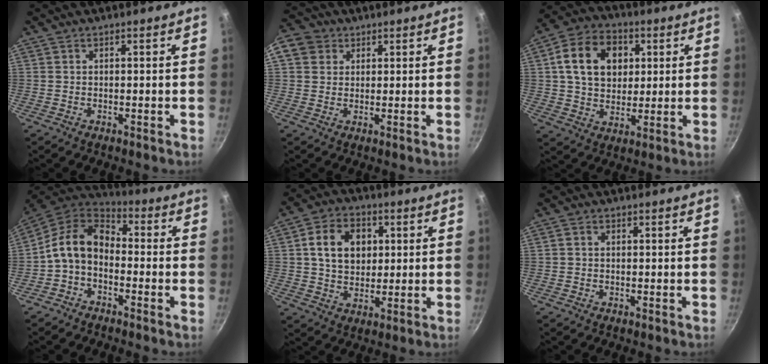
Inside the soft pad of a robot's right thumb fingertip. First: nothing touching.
{"total": 8.1, "force": [2.9, 6.9, 3.2], "torque": [-0.049, 0.010, 0.042]}
{"total": 14.1, "force": [3.4, 10.8, 8.4], "torque": [-0.124, 0.007, 0.050]}
{"total": 11.2, "force": [-2.0, 7.9, 7.7], "torque": [-0.129, 0.050, -0.059]}
{"total": 10.8, "force": [2.3, 8.3, 6.5], "torque": [-0.089, 0.004, 0.035]}
{"total": 0.9, "force": [0.0, 0.8, 0.4], "torque": [-0.007, 0.005, -0.001]}